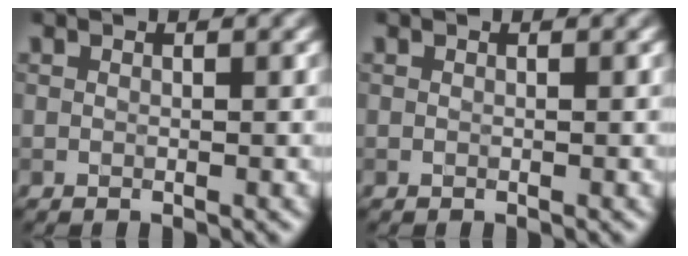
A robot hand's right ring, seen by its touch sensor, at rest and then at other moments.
{"total": 0.0}